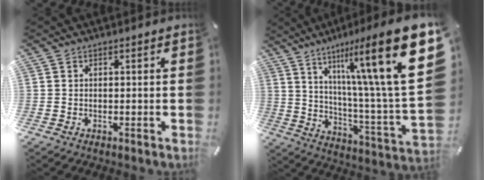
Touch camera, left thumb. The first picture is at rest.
{"total": 27.2, "force": [13.0, 5.7, 23.2], "torque": [-0.358, -0.089, 0.203]}